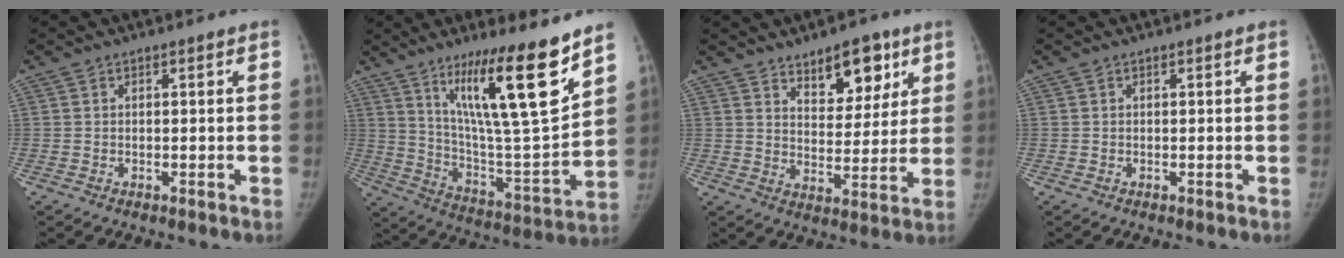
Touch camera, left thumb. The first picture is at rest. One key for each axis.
{"total": 22.1, "fx": 13.3, "fy": 3.2, "fz": 17.3, "tx": -0.256, "ty": -0.078, "tz": 0.230}
{"total": 11.0, "fx": 6.6, "fy": 5.7, "fz": 6.7, "tx": -0.058, "ty": -0.040, "tz": 0.104}
{"total": 0.0}